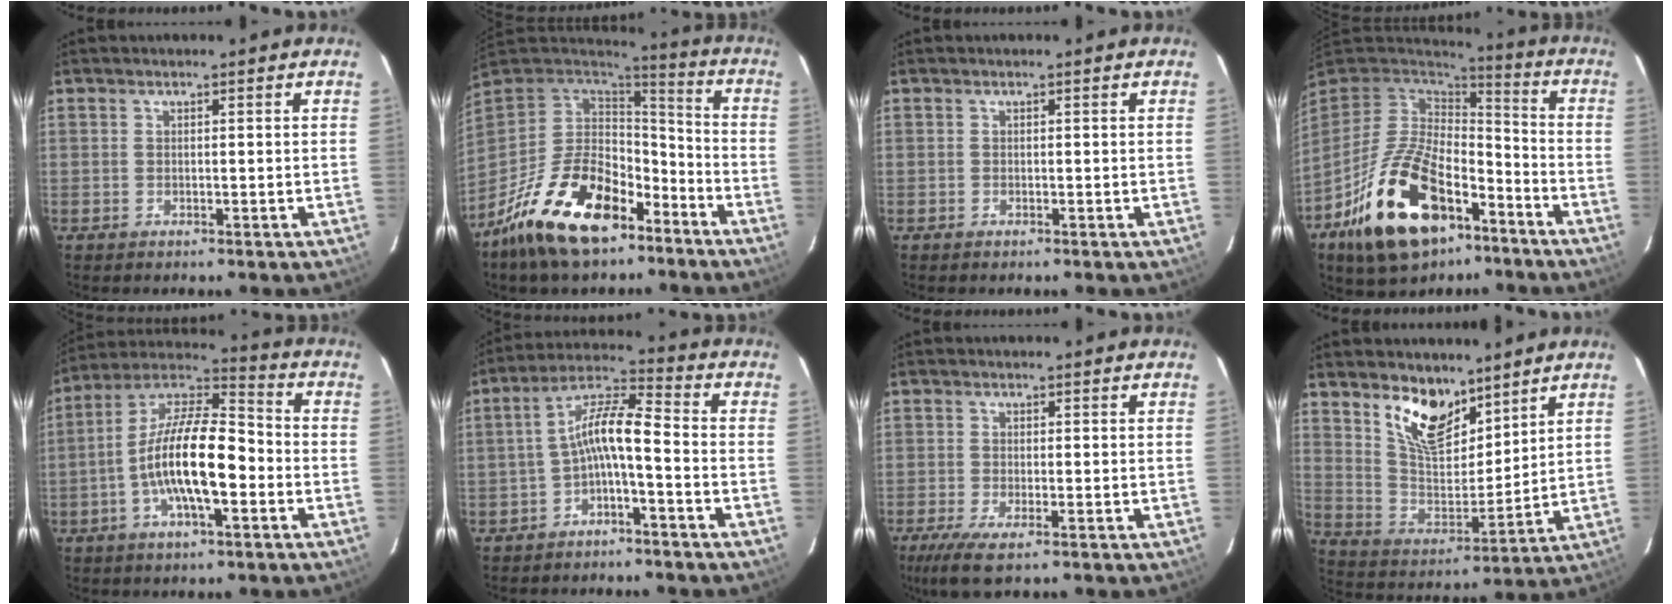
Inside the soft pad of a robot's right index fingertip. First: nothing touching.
{"total": 21.4, "force": [-12.8, 10.7, 13.4], "torque": [-0.264, -0.008, -0.210]}
{"total": 0.0}
{"total": 23.1, "force": [-12.1, 12.2, 15.3], "torque": [-0.309, -0.012, -0.197]}
{"total": 16.0, "force": [-4.1, 5.2, 14.5], "torque": [-0.274, 0.001, -0.083]}
{"total": 7.6, "force": [-2.9, 1.5, 6.9], "torque": [-0.157, 0.021, -0.054]}
{"total": 6.1, "force": [-3.7, 1.3, 4.7], "torque": [-0.112, -0.023, -0.068]}
{"total": 12.6, "force": [8.8, 5.8, 6.8], "torque": [-0.128, -0.005, 0.170]}